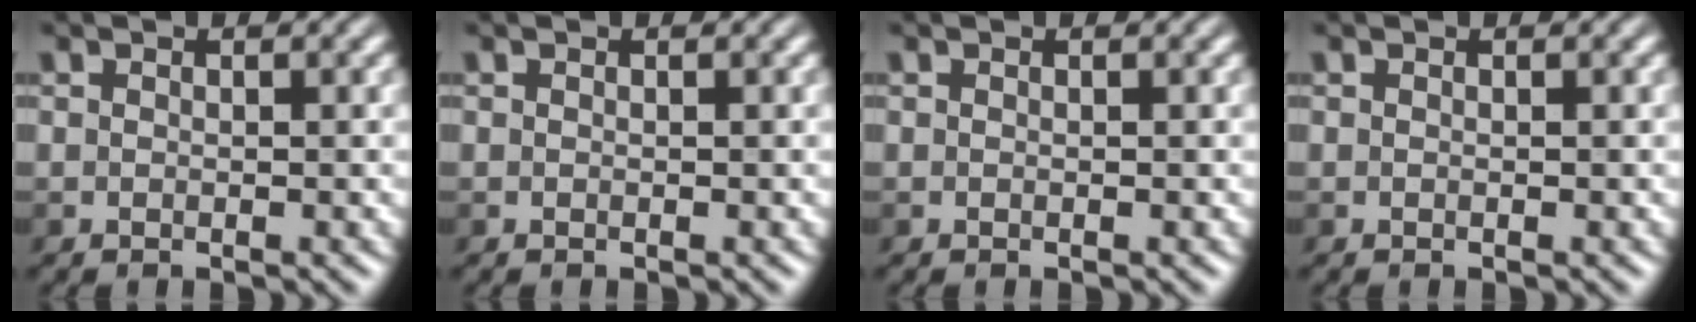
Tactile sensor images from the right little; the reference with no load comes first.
{"total": 0.0}
{"total": 0.0}
{"total": 0.0}